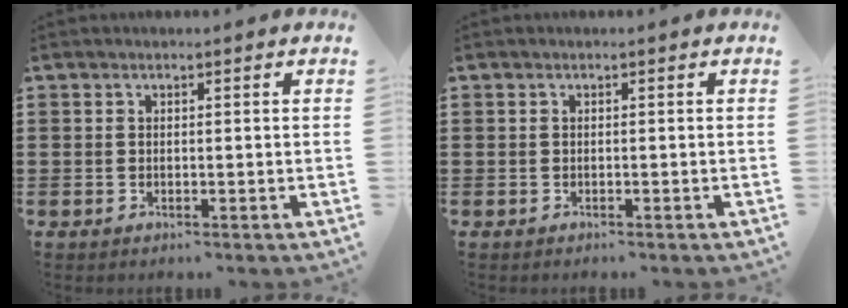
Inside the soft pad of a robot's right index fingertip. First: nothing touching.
{"total": 0.0}